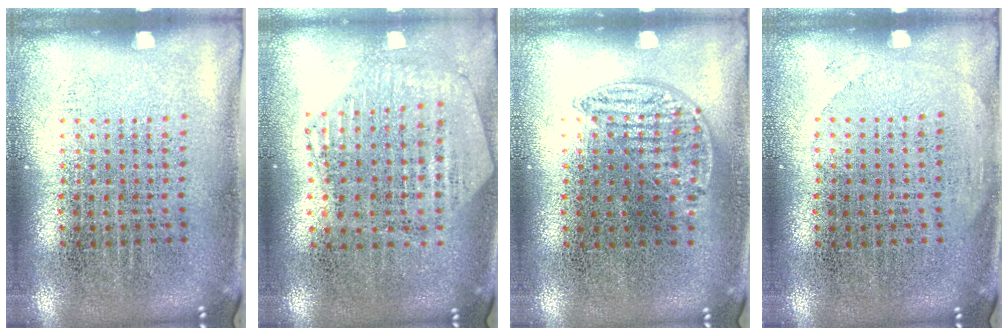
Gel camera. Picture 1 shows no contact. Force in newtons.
{"total": 1.3, "press": 1.2, "slide": 0.2}
{"total": 0.8, "press": 0.6, "slide": 0.5}
{"total": 0.8, "press": 0.8, "slide": 0.2}